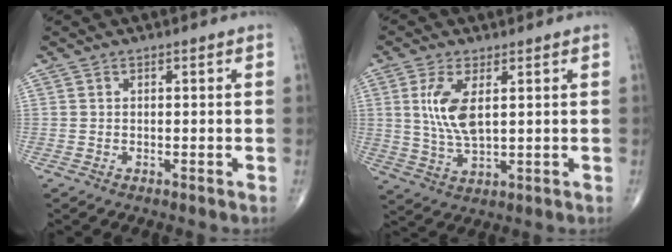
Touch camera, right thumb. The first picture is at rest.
{"total": 8.1, "force": [1.9, 3.4, 7.1], "torque": [-0.148, -0.012, 0.043]}